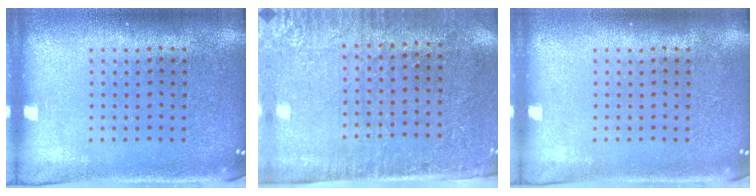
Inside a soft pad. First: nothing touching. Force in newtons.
{"total": 2.9, "press": 2.5, "slide": 1.5}
{"total": 0.0}